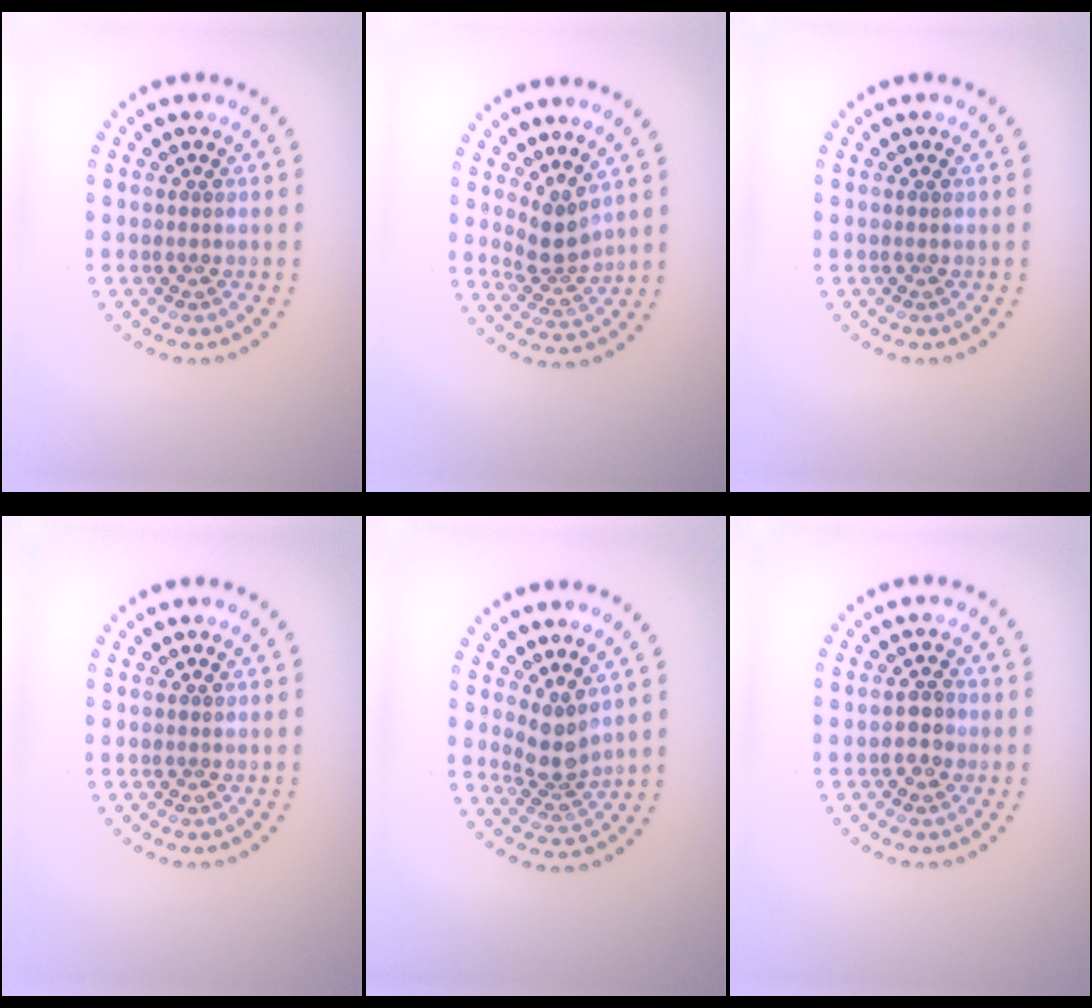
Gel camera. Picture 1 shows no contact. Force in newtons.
{"total": 2.6, "press": 1.9, "slide": 1.9}
{"total": 0.0}
{"total": 0.0}
{"total": 2.7, "press": 2.0, "slide": 1.8}
{"total": 2.1, "press": 1.9, "slide": 0.7}